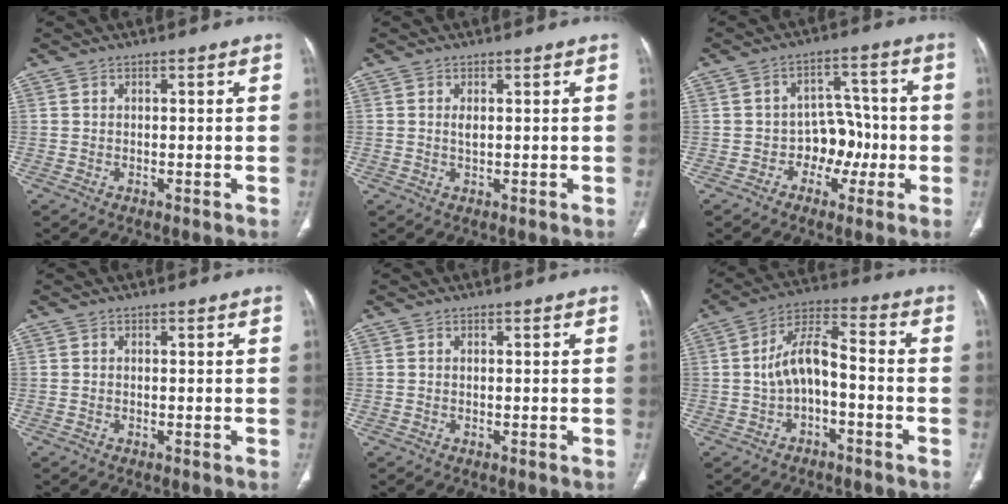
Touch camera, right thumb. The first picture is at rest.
{"total": 1.3, "force": [0.2, 0.5, 1.1], "torque": [-0.022, -0.002, 0.008]}
{"total": 7.3, "force": [-2.2, 5.6, 4.1], "torque": [-0.018, 0.038, -0.037]}
{"total": 0.0}
{"total": 0.0}
{"total": 9.1, "force": [-1.9, 4.5, 7.6], "torque": [-0.139, 0.046, -0.041]}